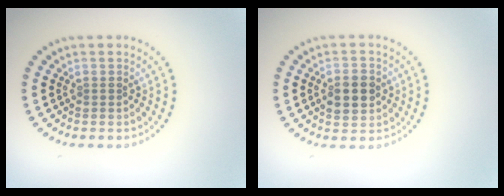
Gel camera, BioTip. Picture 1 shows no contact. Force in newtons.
{"total": 3.8, "press": 3.8, "slide": 0.2}